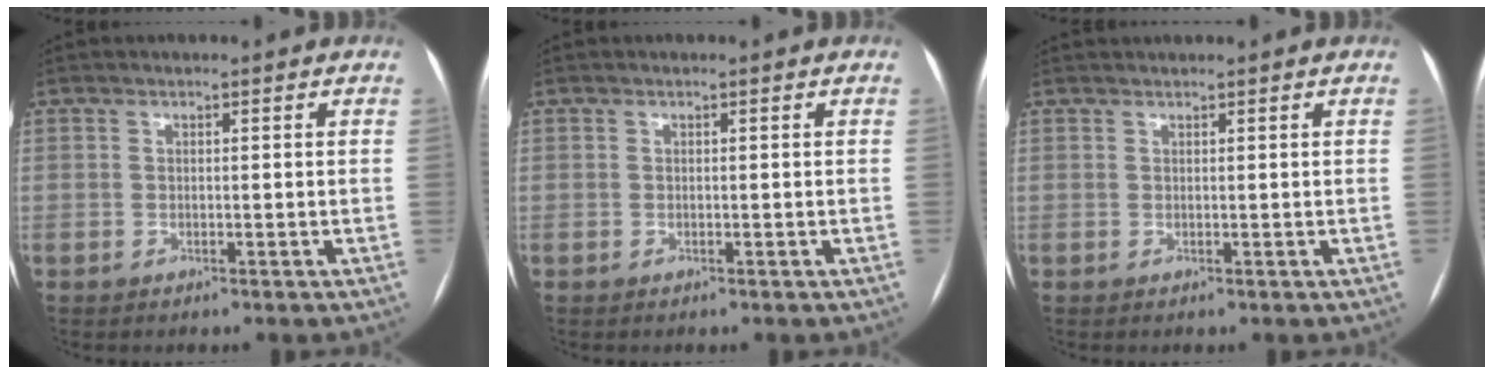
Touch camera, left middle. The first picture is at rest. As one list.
[{"total": 0.0}, {"total": 1.0, "force": [1.0, -0.2, 0.1], "torque": [-0.003, 0.018, 0.025]}]